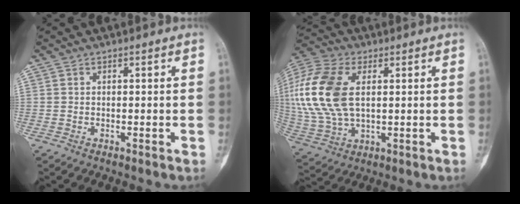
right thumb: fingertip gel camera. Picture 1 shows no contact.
{"total": 19.4, "force": [3.4, 11.1, 15.5], "torque": [-0.356, -0.002, 0.061]}